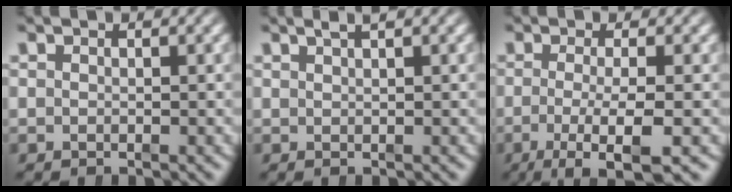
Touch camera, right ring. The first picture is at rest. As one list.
[{"total": 2.0, "force": [1.4, -0.6, 1.3], "torque": [-0.004, 0.010, 0.023]}, {"total": 6.6, "force": [-4.3, 1.1, 4.9], "torque": [-0.094, -0.037, -0.049]}]